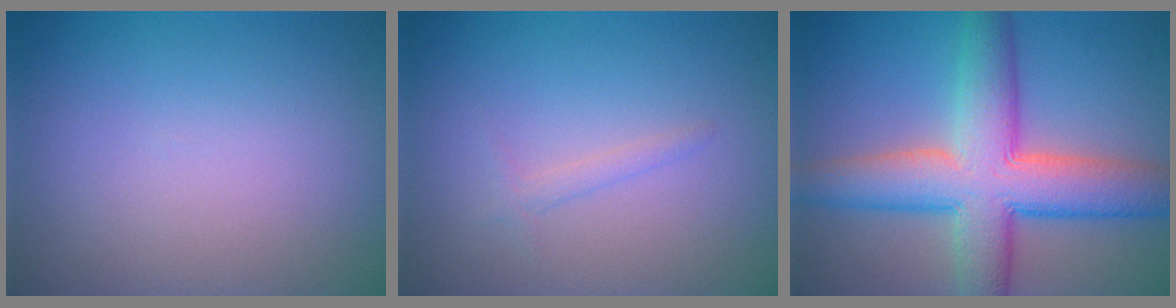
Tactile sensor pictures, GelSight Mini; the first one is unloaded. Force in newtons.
{"total": 0.9, "press": 0.9, "slide": 0.0}
{"total": 9.5, "press": 9.5, "slide": 0.6}